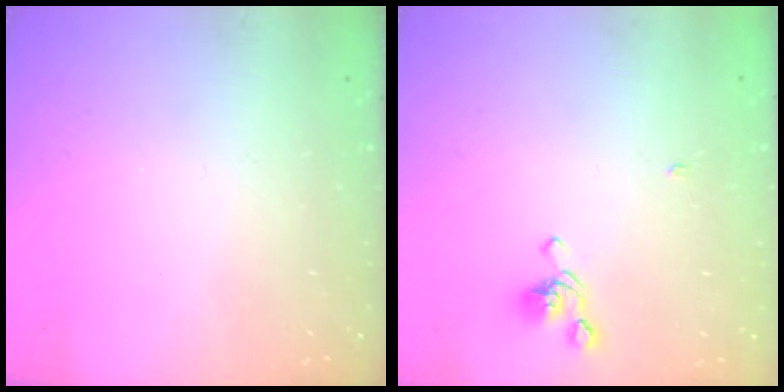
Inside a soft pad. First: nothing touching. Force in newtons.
{"total": 0.7, "press": 0.0, "slide": 0.7}